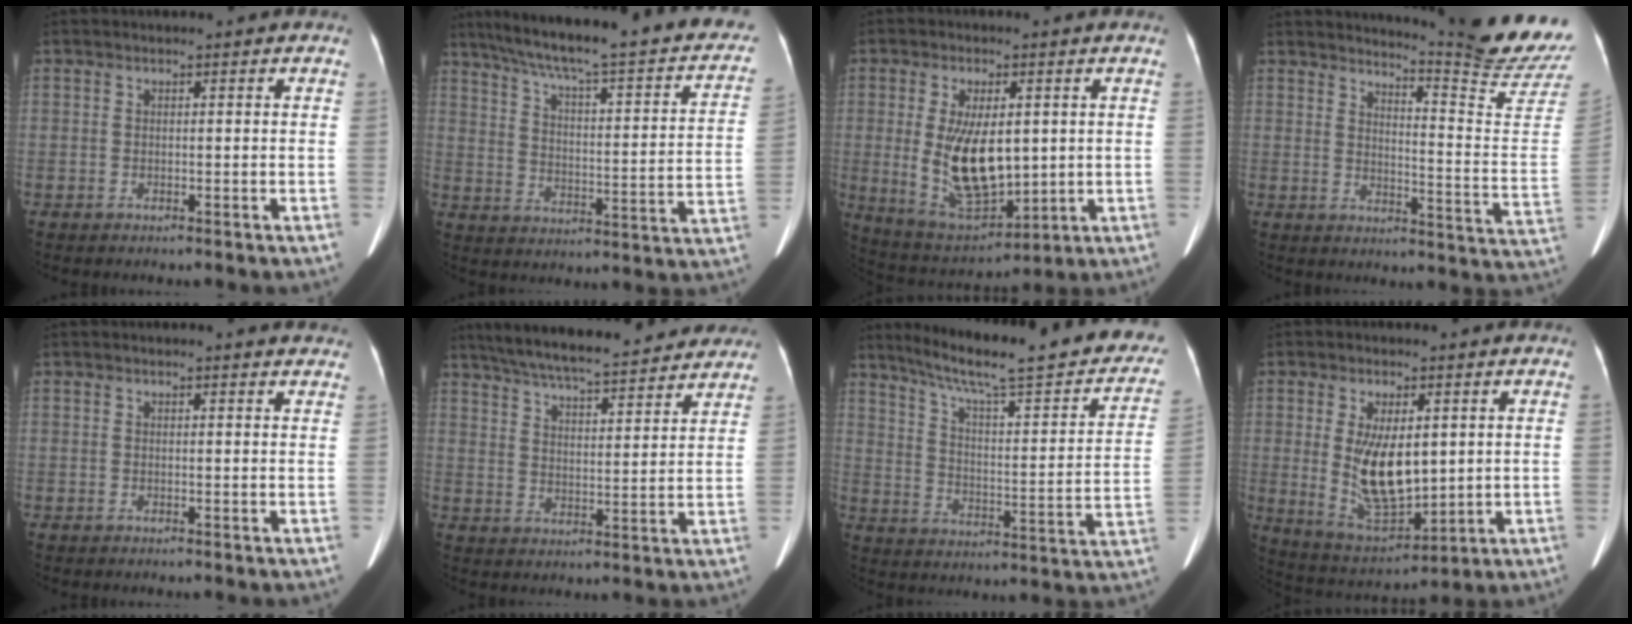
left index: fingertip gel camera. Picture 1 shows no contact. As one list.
[{"total": 29.0, "force": [22.8, 4.5, 17.3], "torque": [-0.258, -0.003, 0.290]}, {"total": 12.2, "force": [0.5, 5.3, 11.0], "torque": [-0.209, -0.009, 0.028]}, {"total": 15.8, "force": [15.0, -3.5, 3.6], "torque": [-0.058, -0.139, 0.177]}, {"total": 2.9, "force": [2.7, 0.4, 0.8], "torque": [-0.012, -0.005, 0.015]}, {"total": 22.8, "force": [20.1, 3.9, 10.1], "torque": [-0.171, 0.022, 0.275]}, {"total": 27.7, "force": [22.5, 3.4, 15.8], "torque": [-0.234, -0.031, 0.294]}, {"total": 10.7, "force": [1.2, 4.5, 9.6], "torque": [-0.181, -0.010, 0.037]}]